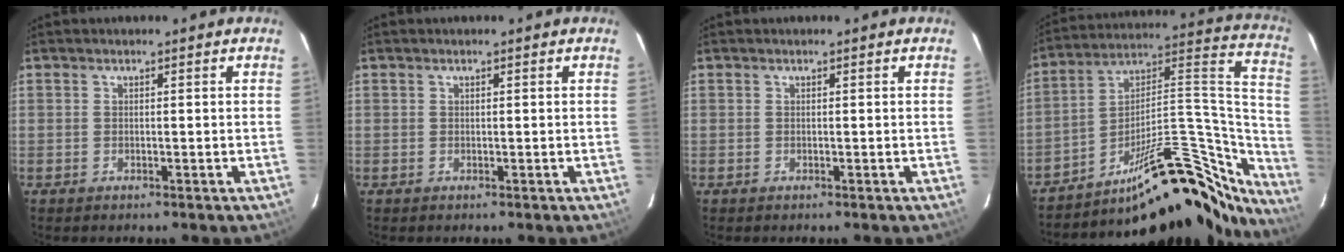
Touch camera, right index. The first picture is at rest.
{"total": 0.0}
{"total": 0.0}
{"total": 30.0, "force": [-23.2, 9.4, 16.5], "torque": [-0.192, 0.051, -0.329]}